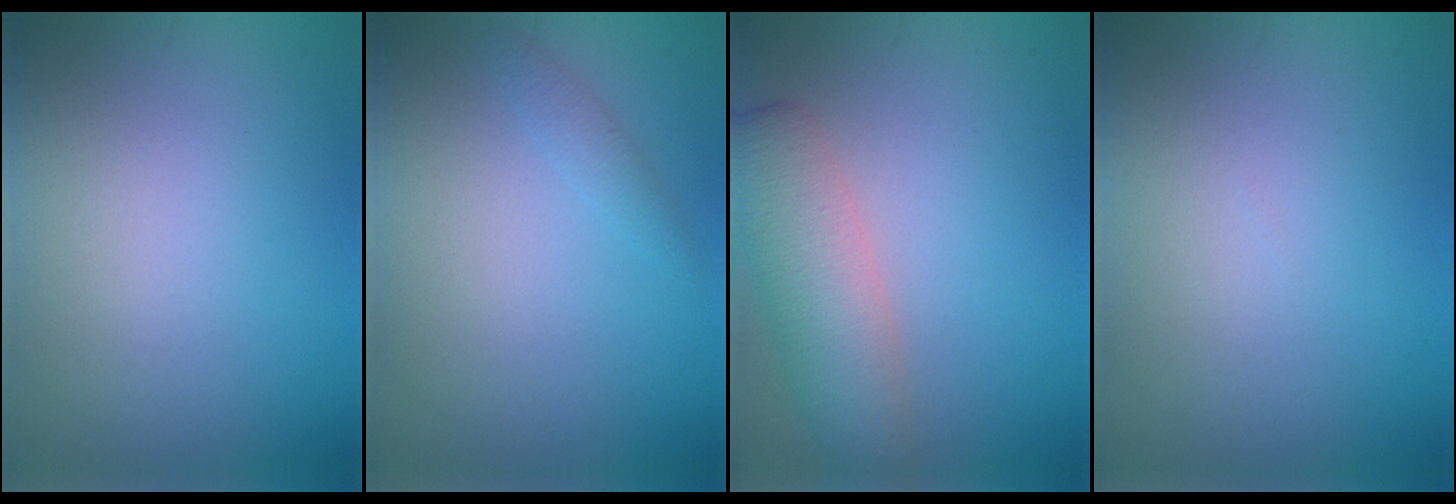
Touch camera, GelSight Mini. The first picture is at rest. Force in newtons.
{"total": 1.0, "press": 1.0, "slide": 0.1}
{"total": 5.2, "press": 5.2, "slide": 0.2}
{"total": 0.0}